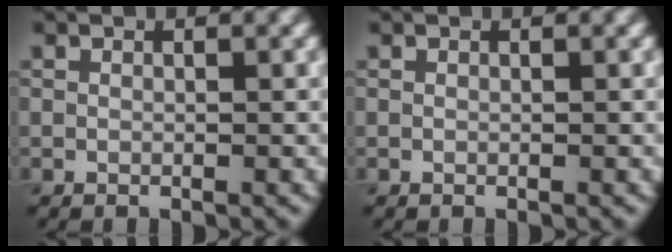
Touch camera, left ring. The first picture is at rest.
{"total": 0.0}